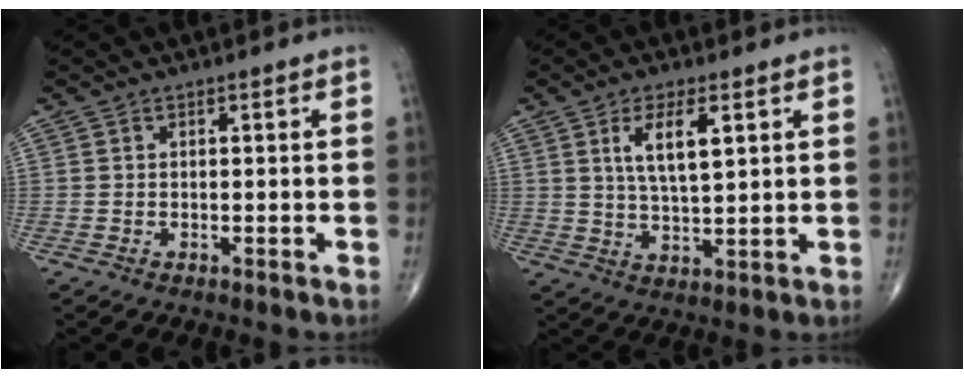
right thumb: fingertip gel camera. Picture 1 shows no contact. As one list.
[{"total": 8.0, "force": [3.0, 2.7, 6.9], "torque": [-0.120, -0.016, 0.059]}]